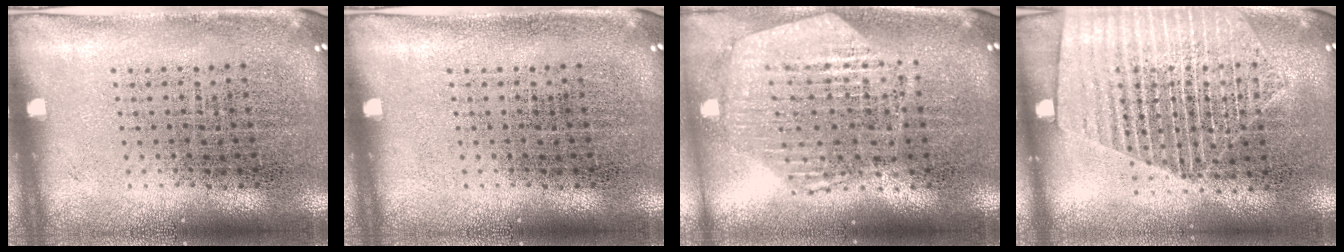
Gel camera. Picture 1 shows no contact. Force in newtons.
{"total": 0.0}
{"total": 1.2, "press": 1.2, "slide": 0.1}
{"total": 1.8, "press": 1.6, "slide": 0.9}